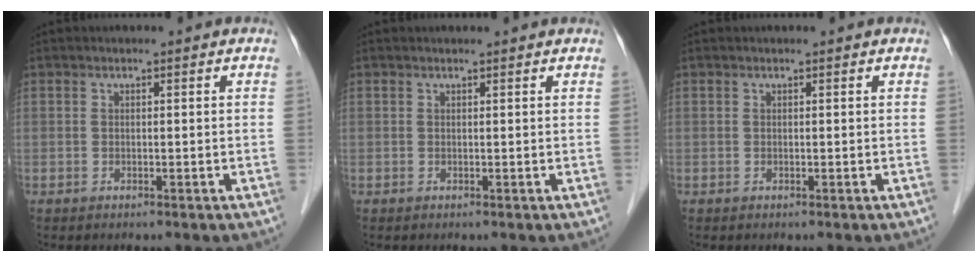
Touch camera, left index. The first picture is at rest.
{"total": 1.4, "force": [1.4, 0.2, 0.3], "torque": [-0.010, 0.013, 0.014]}
{"total": 0.0}